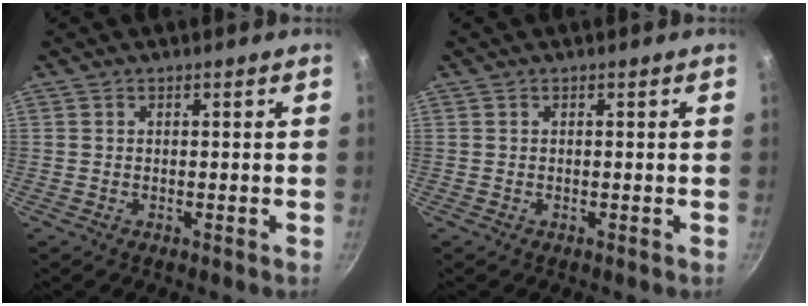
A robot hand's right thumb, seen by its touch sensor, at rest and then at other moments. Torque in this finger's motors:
{"motor_torque": [-0.35, 0.08, 0.00, 0.00, 0.00]}